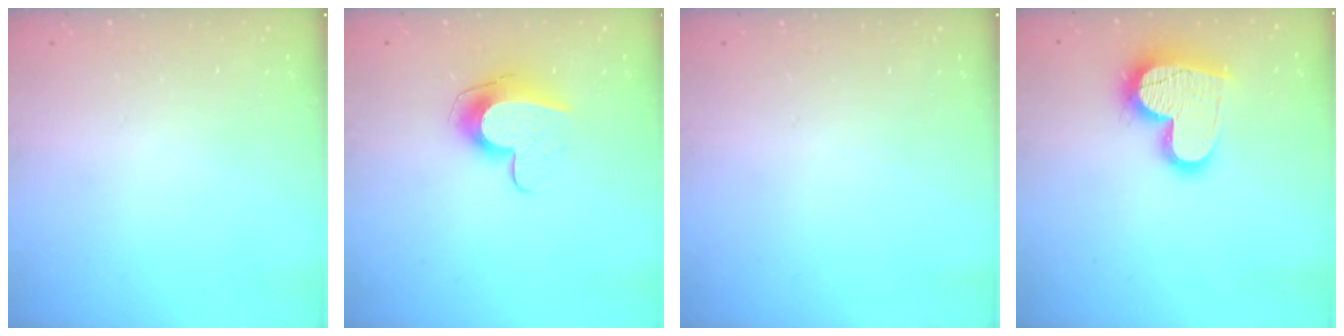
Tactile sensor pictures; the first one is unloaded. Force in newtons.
{"total": 9.9, "press": 9.9, "slide": 0.4}
{"total": 0.0}
{"total": 16.5, "press": 16.5, "slide": 1.1}